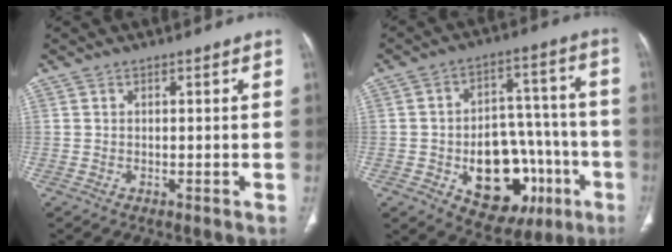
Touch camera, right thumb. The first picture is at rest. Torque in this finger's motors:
{"motor_torque": [0.90, -0.03, 1.71, -0.70, 0.62]}